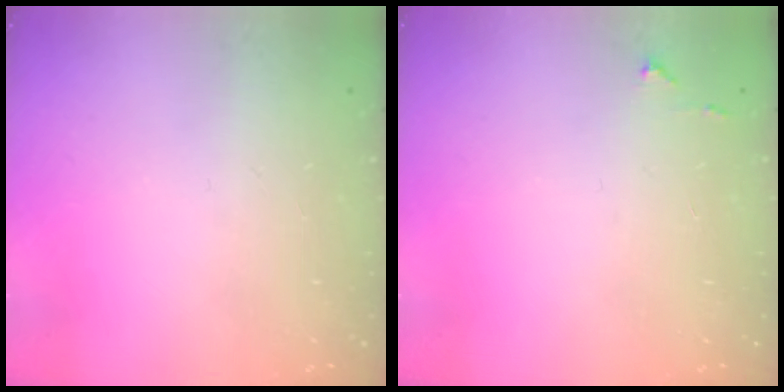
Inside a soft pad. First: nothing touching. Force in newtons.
{"total": 4.3, "press": 4.2, "slide": 0.7}